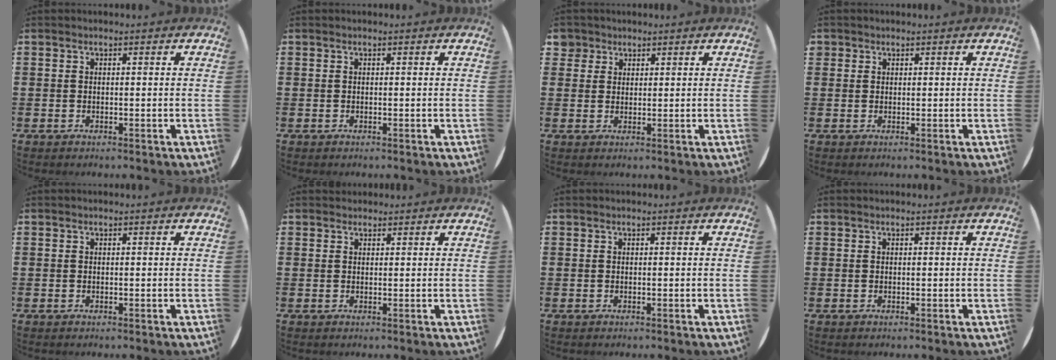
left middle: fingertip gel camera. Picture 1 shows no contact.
{"total": 0.0}
{"total": 2.4, "force": [1.8, 1.6, -0.1], "torque": [0.003, 0.005, 0.034]}
{"total": 0.8, "force": [0.6, 0.5, -0.1], "torque": [0.001, 0.004, 0.012]}
{"total": 0.0}
{"total": 0.8, "force": [0.7, 0.2, -0.2], "torque": [0.010, 0.000, 0.012]}
{"total": 0.0}
{"total": 0.0}